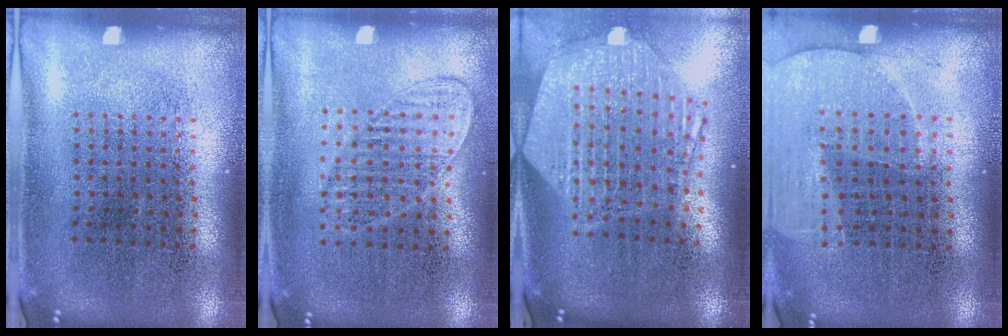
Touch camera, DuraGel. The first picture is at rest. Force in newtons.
{"total": 1.0, "press": 1.0, "slide": 0.3}
{"total": 2.8, "press": 2.2, "slide": 1.7}
{"total": 1.5, "press": 1.4, "slide": 0.3}